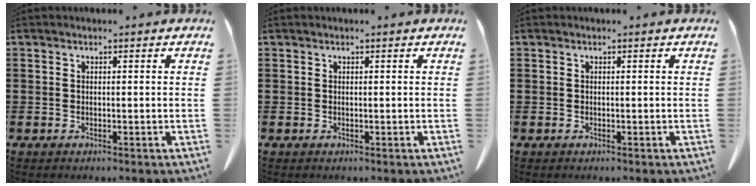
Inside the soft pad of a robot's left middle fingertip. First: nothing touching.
{"total": 0.0}
{"total": 0.0}